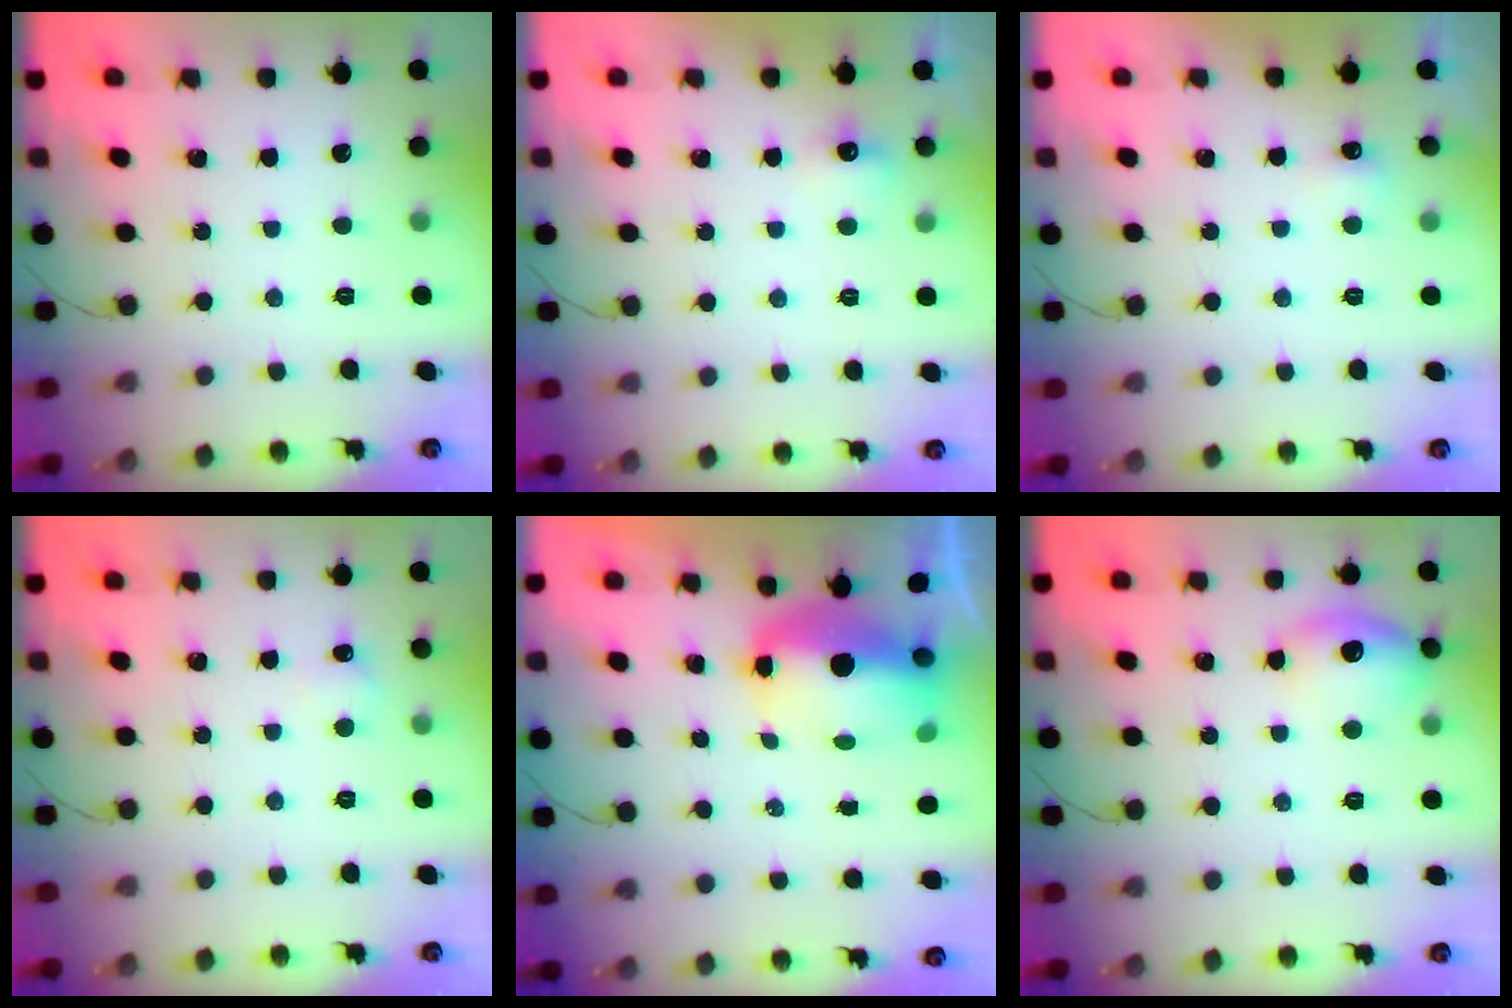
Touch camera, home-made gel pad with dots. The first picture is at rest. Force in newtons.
{"total": 4.2, "press": 4.1, "slide": 1.0}
{"total": 11.4, "press": 3.4, "slide": 10.9}
{"total": 5.1, "press": 4.8, "slide": 1.7}
{"total": 8.7, "press": 8.6, "slide": 1.7}
{"total": 12.2, "press": 12.2, "slide": 0.2}